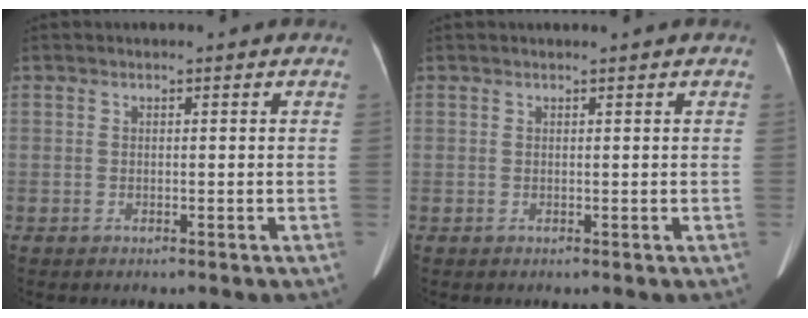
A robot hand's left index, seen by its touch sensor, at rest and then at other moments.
{"total": 0.8, "force": [0.7, -0.2, 0.3], "torque": [-0.007, 0.004, 0.017]}